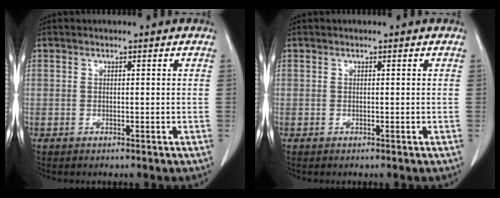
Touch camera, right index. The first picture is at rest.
{"total": 0.0}